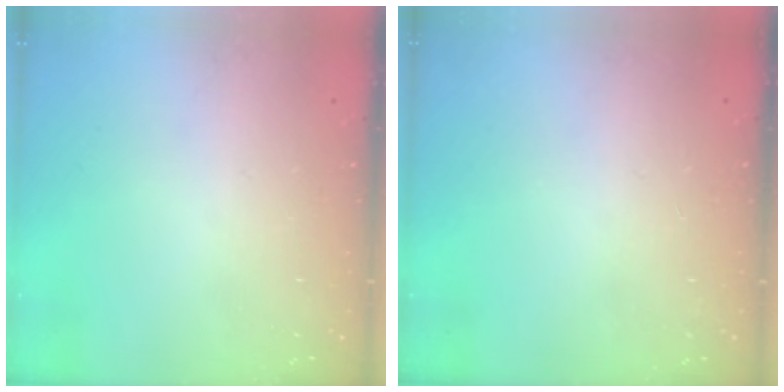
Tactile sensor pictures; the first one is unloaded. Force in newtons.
{"total": 0.0}